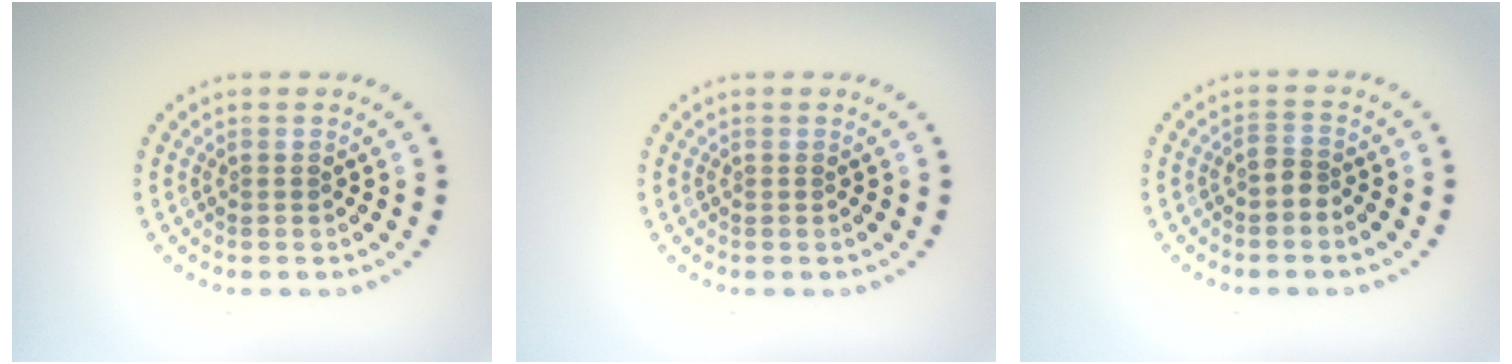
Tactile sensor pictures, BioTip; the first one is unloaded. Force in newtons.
{"total": 0.0}
{"total": 1.5, "press": 1.2, "slide": 0.9}